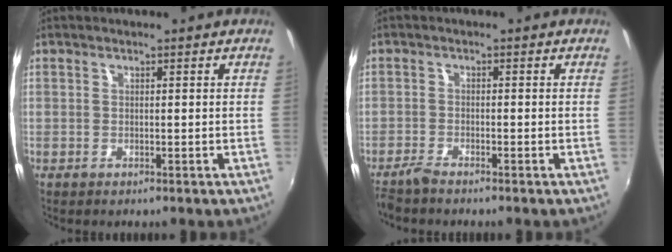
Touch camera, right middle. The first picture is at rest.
{"total": 2.5, "force": [-2.3, 0.2, 0.9], "torque": [-0.033, -0.006, -0.049]}